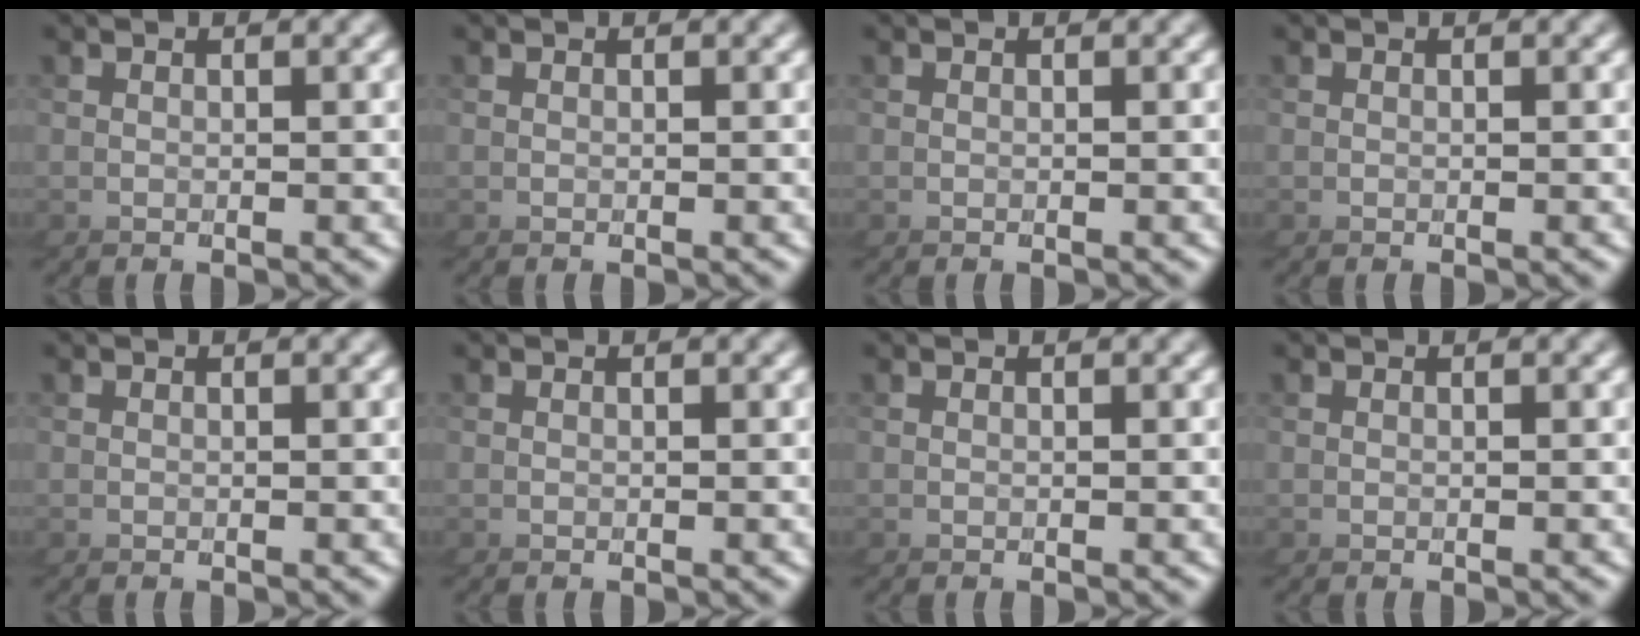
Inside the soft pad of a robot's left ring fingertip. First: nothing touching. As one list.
[{"total": 0.0}, {"total": 1.0, "force": [0.1, -1.0, -0.3], "torque": [0.016, -0.002, 0.007]}, {"total": 0.0}, {"total": 0.0}, {"total": 0.0}, {"total": 0.0}, {"total": 0.0}]